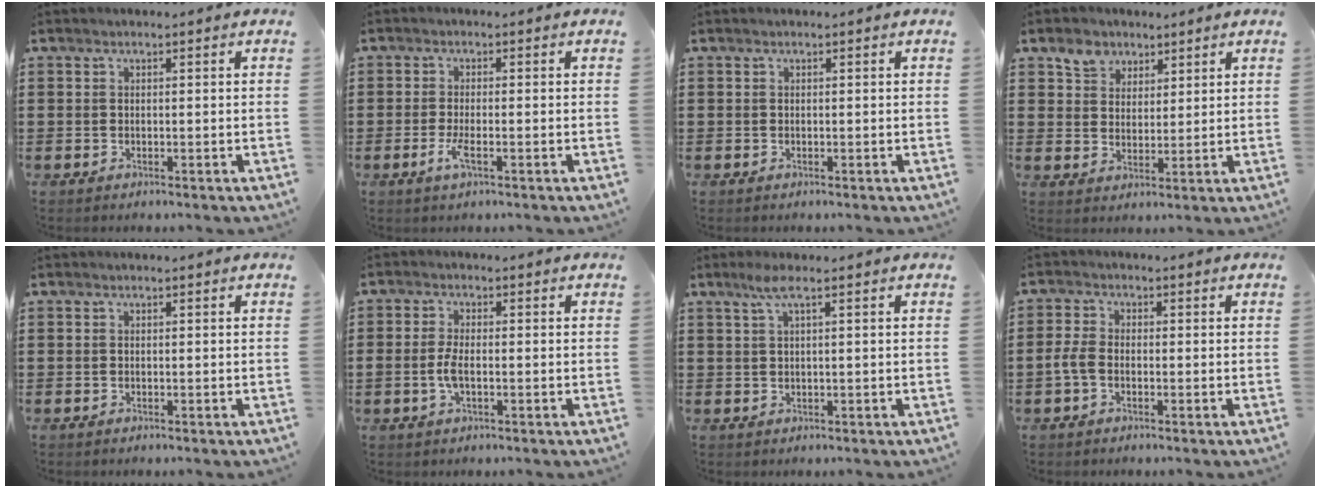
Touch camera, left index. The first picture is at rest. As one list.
[{"total": 2.9, "force": [-1.1, 0.5, 2.6], "torque": [-0.065, -0.009, -0.026]}, {"total": 0.0}, {"total": 4.4, "force": [3.0, 3.2, 0.6], "torque": [-0.022, 0.010, 0.055]}, {"total": 0.0}, {"total": 3.3, "force": [-0.8, 1.3, 2.9], "torque": [-0.075, -0.003, -0.021]}, {"total": 2.8, "force": [1.0, 0.2, 2.6], "torque": [-0.053, 0.001, 0.018]}, {"total": 3.2, "force": [-1.0, 1.8, 2.5], "torque": [-0.068, -0.004, -0.024]}]